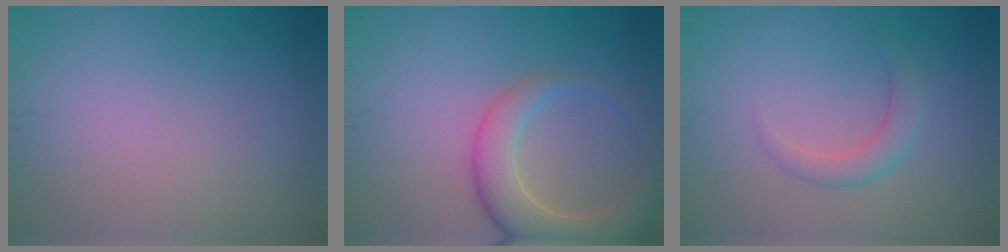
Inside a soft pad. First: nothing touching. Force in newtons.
{"total": 5.7, "press": 5.7, "slide": 0.8}
{"total": 2.0, "press": 2.0, "slide": 0.2}